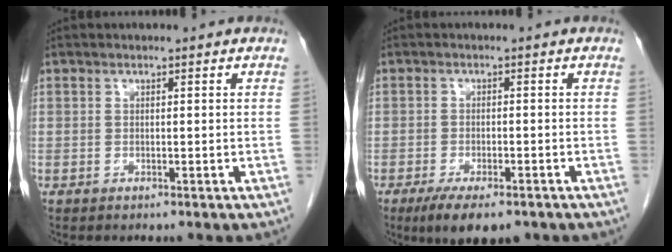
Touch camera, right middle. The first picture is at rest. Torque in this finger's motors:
{"motor_torque": [1.06, -0.69, 0.18, 0.12]}